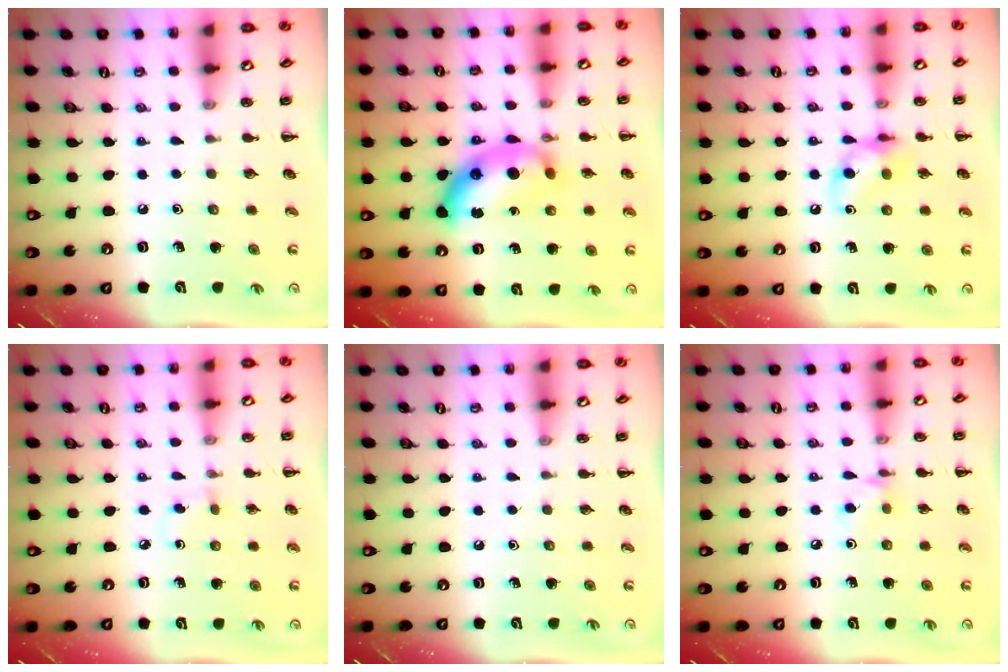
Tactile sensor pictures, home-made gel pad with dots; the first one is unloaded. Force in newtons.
{"total": 14.1, "press": 14.1, "slide": 0.3}
{"total": 9.0, "press": 9.0, "slide": 0.6}
{"total": 2.6, "press": 2.4, "slide": 1.2}
{"total": 0.0}
{"total": 4.7, "press": 4.5, "slide": 1.2}